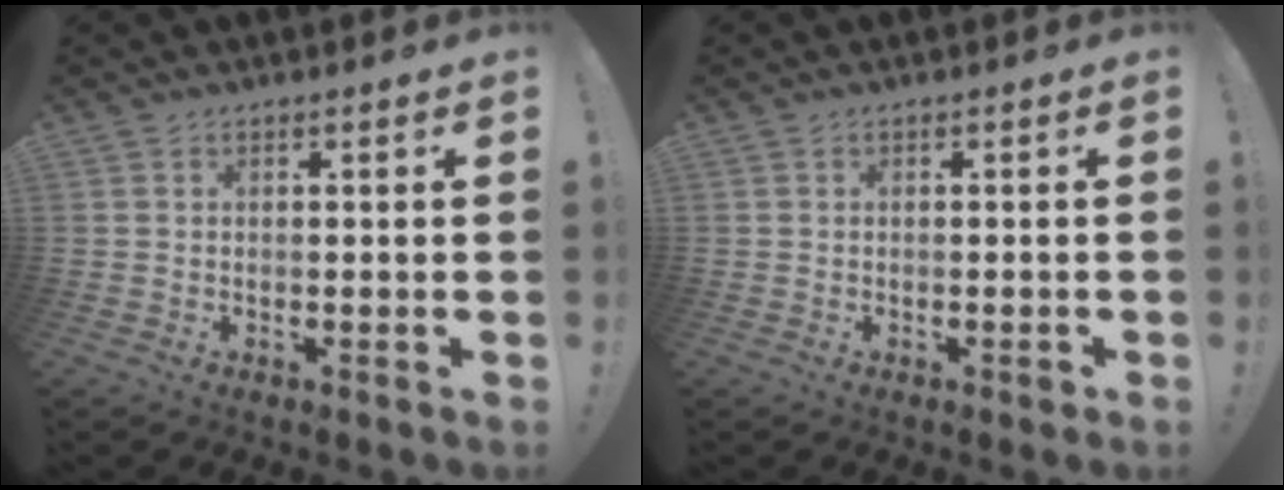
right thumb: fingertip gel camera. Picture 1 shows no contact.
{"total": 1.3, "force": [-0.7, 1.0, 0.5], "torque": [-0.003, 0.003, -0.012]}